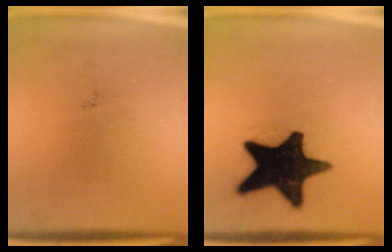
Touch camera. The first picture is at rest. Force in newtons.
{"total": 17.2}